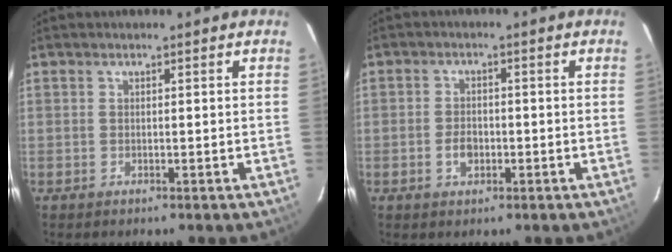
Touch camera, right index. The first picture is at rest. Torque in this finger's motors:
{"motor_torque": [1.06, -0.02, 0.05, 0.02]}